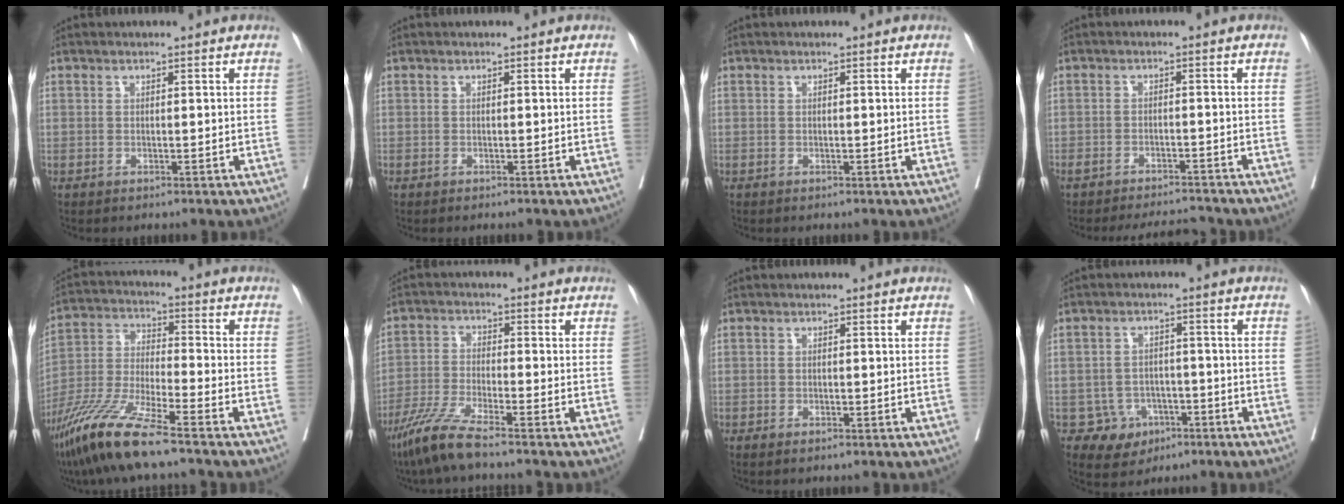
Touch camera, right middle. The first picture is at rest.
{"total": 0.0}
{"total": 0.0}
{"total": 7.1, "force": [-6.8, 1.0, 1.5], "torque": [-0.020, 0.003, -0.096]}
{"total": 13.1, "force": [-9.4, 0.3, 9.2], "torque": [-0.196, -0.035, -0.182]}
{"total": 6.8, "force": [-5.3, -0.3, 4.2], "torque": [-0.094, -0.026, -0.112]}
{"total": 0.6, "force": [-0.4, 0.1, 0.4], "torque": [-0.011, -0.002, -0.004]}
{"total": 5.1, "force": [-2.3, 4.5, 0.9], "torque": [-0.004, 0.012, -0.026]}